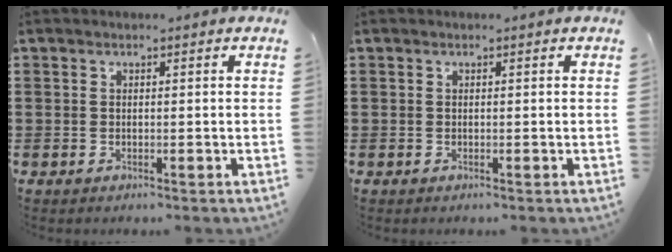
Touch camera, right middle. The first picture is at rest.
{"total": 0.0}